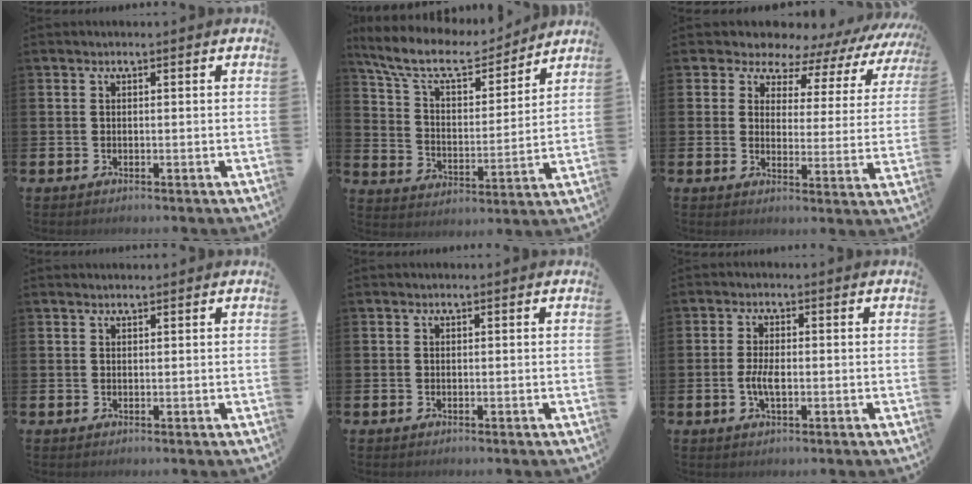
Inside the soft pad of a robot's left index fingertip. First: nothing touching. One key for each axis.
{"total": 10.6, "fx": 9.3, "fy": 2.9, "fz": 4.2, "tx": -0.111, "ty": -0.058, "tz": 0.160}
{"total": 5.6, "fx": 4.9, "fy": 2.8, "fz": 0.4, "tx": -0.024, "ty": -0.049, "tz": 0.075}
{"total": 1.0, "fx": 1.0, "fy": 0.1, "fz": 0.1, "tx": 0.015, "ty": -0.005, "tz": 0.016}
{"total": 0.0}
{"total": 3.1, "fx": -0.3, "fy": 1.2, "fz": 2.9, "tx": -0.051, "ty": -0.005, "tz": -0.010}